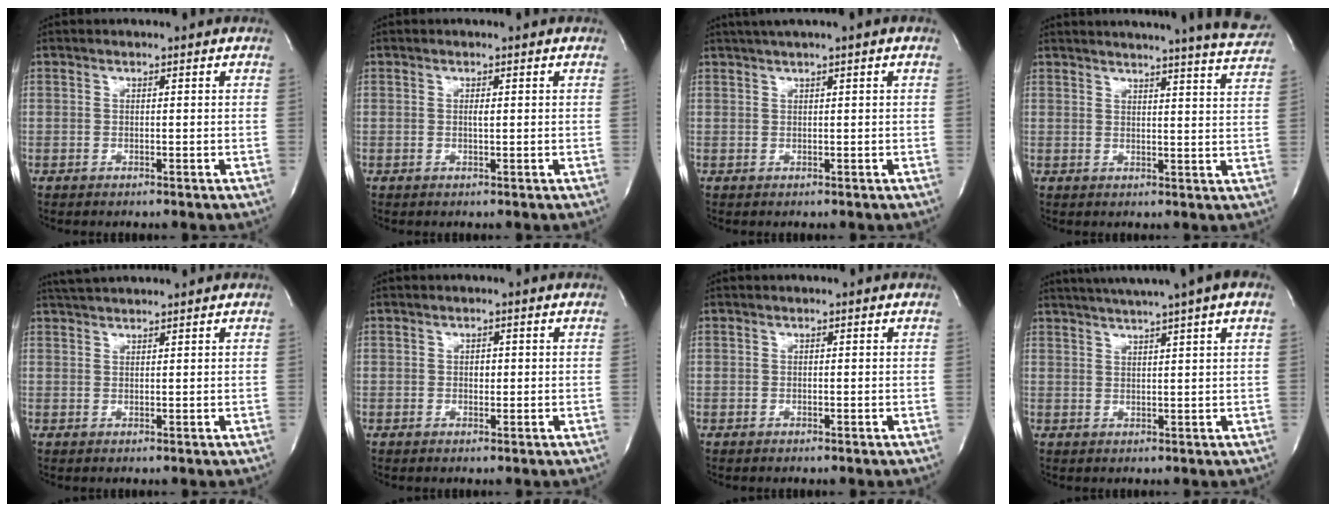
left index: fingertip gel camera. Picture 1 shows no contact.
{"total": 0.7, "force": [0.1, 0.1, 0.7], "torque": [-0.016, -0.002, 0.001]}
{"total": 3.3, "force": [2.2, -0.4, 2.4], "torque": [-0.046, 0.018, 0.041]}
{"total": 18.9, "force": [17.7, -0.1, 6.7], "torque": [-0.095, -0.059, 0.198]}
{"total": 4.0, "force": [3.8, -0.4, 1.3], "torque": [-0.021, 0.027, 0.071]}
{"total": 1.1, "force": [0.0, 0.8, 0.8], "torque": [-0.011, 0.001, 0.000]}
{"total": 0.0}
{"total": 12.3, "force": [9.1, -0.4, 8.3], "torque": [-0.137, 0.038, 0.116]}